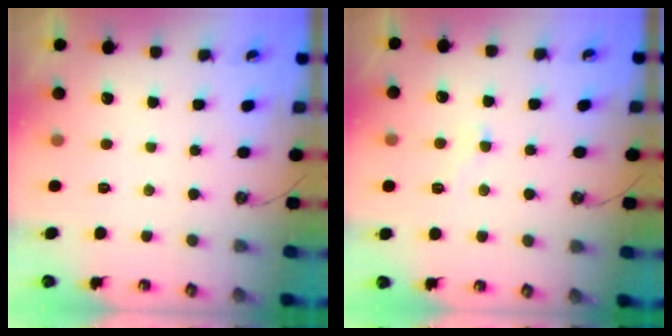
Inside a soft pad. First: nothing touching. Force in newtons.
{"total": 2.6, "press": 2.5, "slide": 0.9}